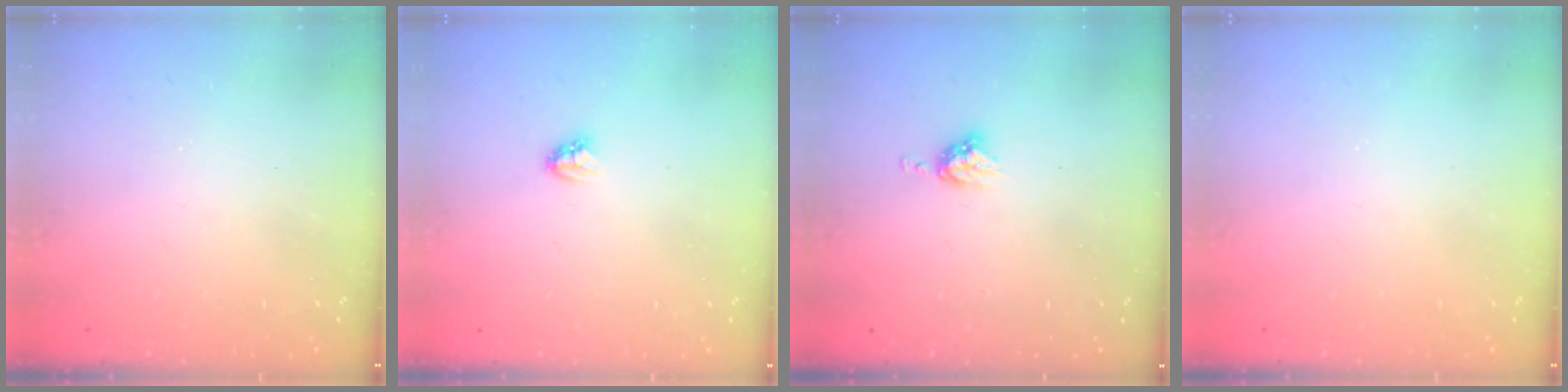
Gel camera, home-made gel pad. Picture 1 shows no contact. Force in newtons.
{"total": 2.8, "press": 2.8, "slide": 0.3}
{"total": 5.1, "press": 5.1, "slide": 0.7}
{"total": 0.0}